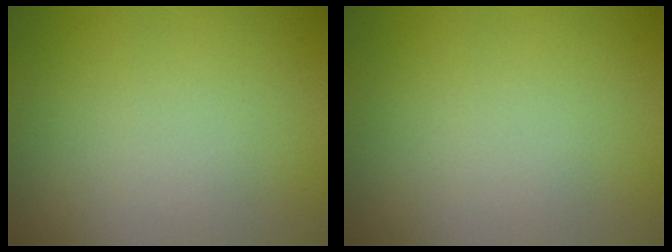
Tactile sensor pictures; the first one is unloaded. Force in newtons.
{"total": 0.0}